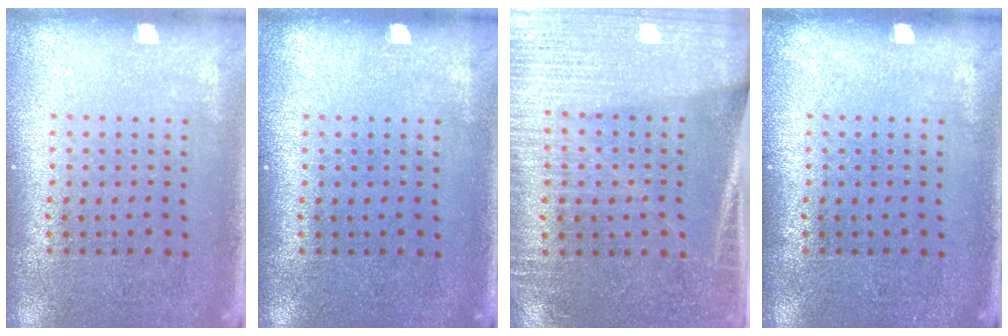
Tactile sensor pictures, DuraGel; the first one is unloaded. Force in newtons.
{"total": 0.0}
{"total": 3.4, "press": 3.0, "slide": 1.5}
{"total": 0.0}